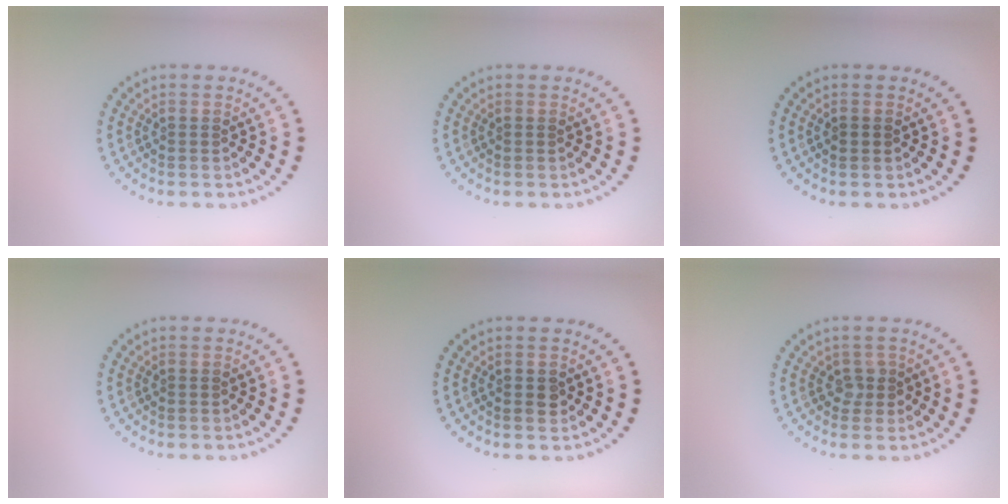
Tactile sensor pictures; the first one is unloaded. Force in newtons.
{"total": 0.0}
{"total": 0.9, "press": 0.8, "slide": 0.1}
{"total": 0.0}
{"total": 1.2, "press": 1.2, "slide": 0.3}
{"total": 1.4, "press": 1.1, "slide": 0.8}